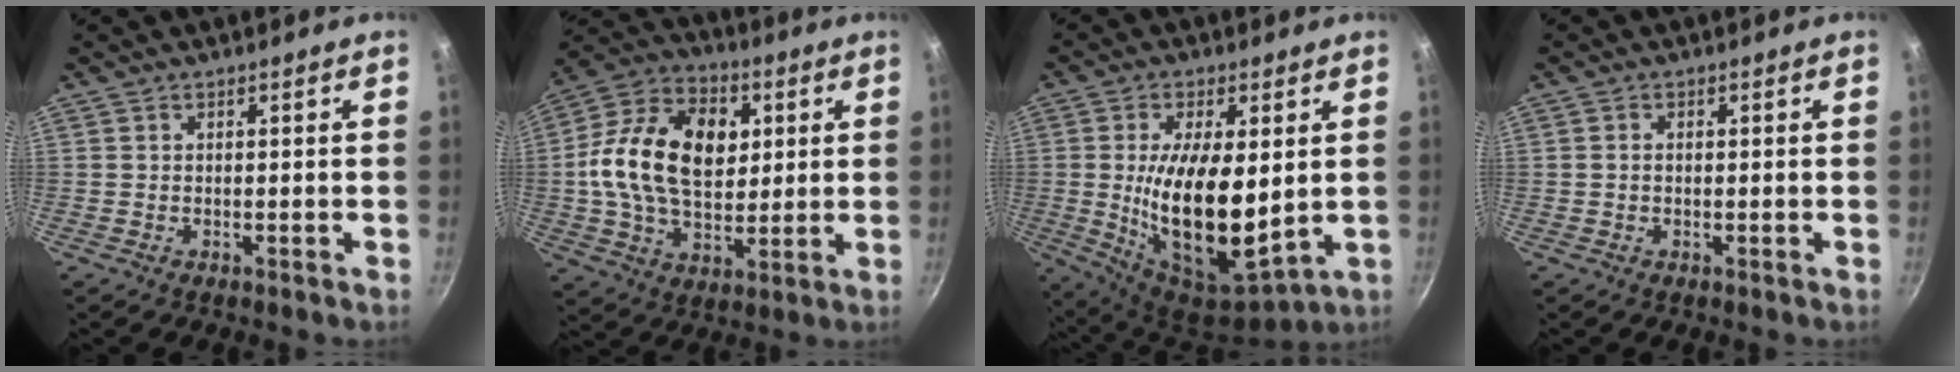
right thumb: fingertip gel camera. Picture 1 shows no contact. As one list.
[{"total": 20.3, "force": [3.1, 13.5, 14.8], "torque": [-0.234, 0.014, 0.040]}, {"total": 19.2, "force": [0.3, 8.4, 17.3], "torque": [-0.293, -0.023, 0.019]}, {"total": 0.9, "force": [0.0, 0.7, 0.6], "torque": [-0.011, 0.004, -0.001]}]